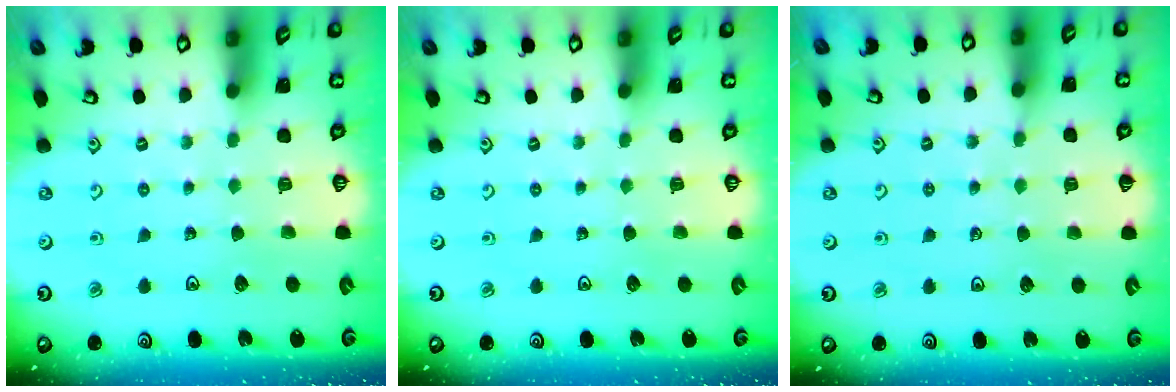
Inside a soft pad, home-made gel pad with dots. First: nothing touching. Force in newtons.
{"total": 0.0}
{"total": 3.3, "press": 3.3, "slide": 0.5}